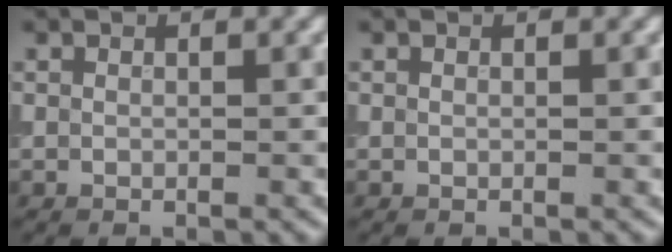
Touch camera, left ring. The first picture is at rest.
{"total": 0.0}